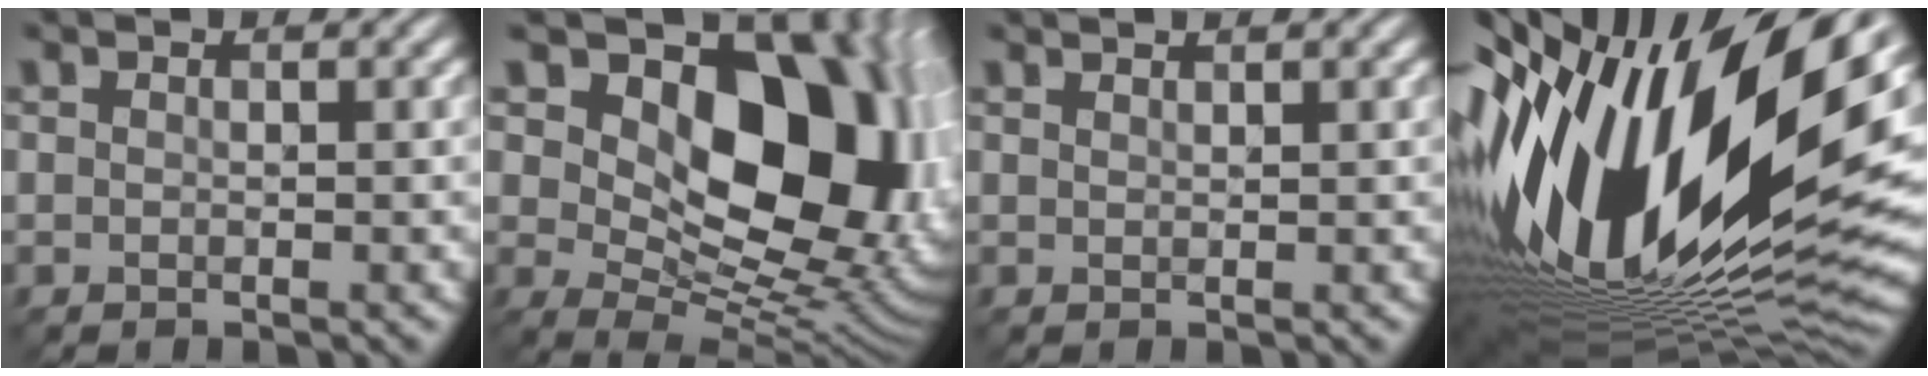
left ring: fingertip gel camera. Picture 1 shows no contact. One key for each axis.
{"total": 15.5, "fx": 3.7, "fy": 9.9, "fz": 11.3, "tx": -0.137, "ty": -0.004, "tz": 0.069}
{"total": 1.0, "fx": 0.9, "fy": 0.1, "fz": 0.4, "tx": 0.002, "ty": -0.004, "tz": 0.008}
{"total": 20.6, "fx": 2.0, "fy": 8.9, "fz": 18.4, "tx": -0.349, "ty": -0.027, "tz": 0.023}